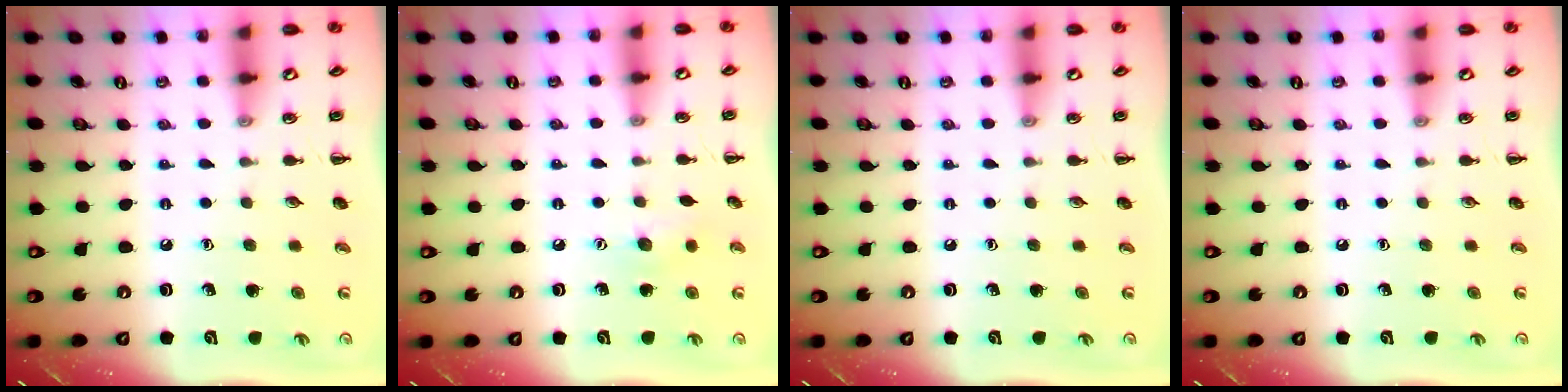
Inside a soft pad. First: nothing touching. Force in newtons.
{"total": 7.1, "press": 6.9, "slide": 1.7}
{"total": 0.0}
{"total": 0.0}